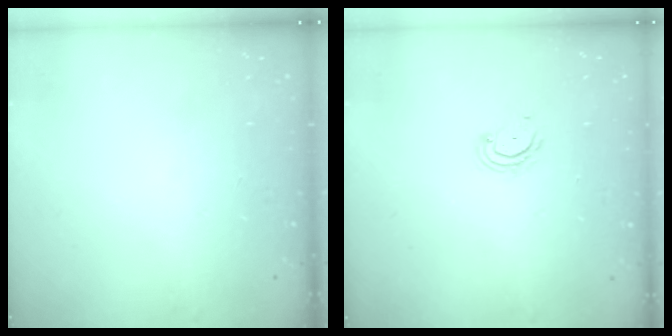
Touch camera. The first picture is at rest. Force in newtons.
{"total": 4.1, "press": 4.1, "slide": 0.6}